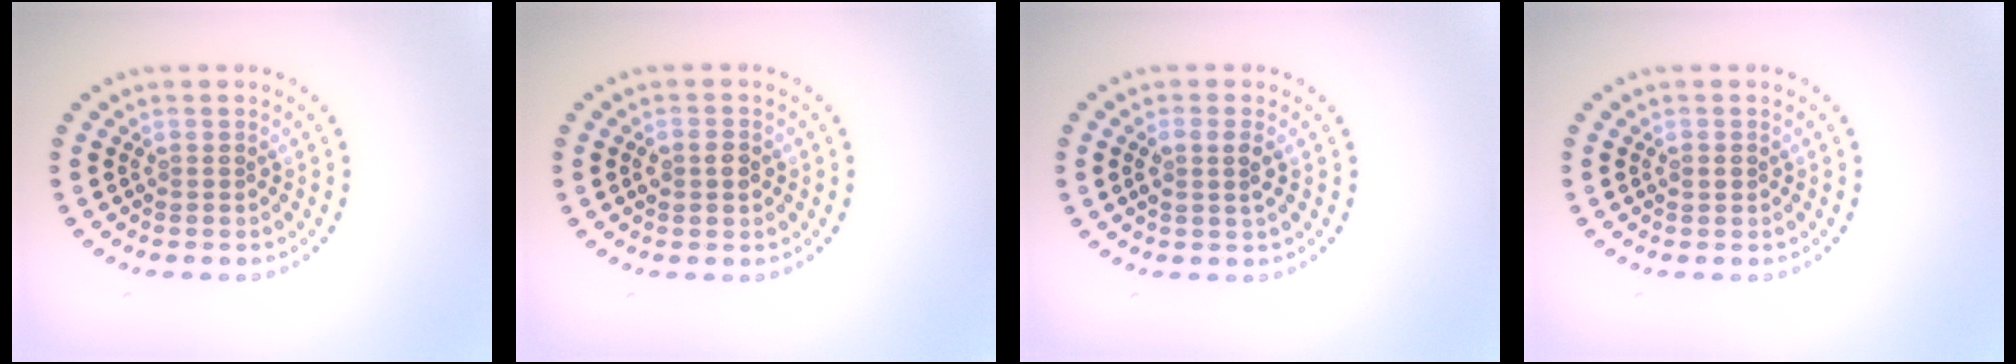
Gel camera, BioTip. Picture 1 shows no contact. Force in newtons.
{"total": 1.5, "press": 1.5, "slide": 0.1}
{"total": 2.0, "press": 1.8, "slide": 0.9}
{"total": 0.9, "press": 0.9, "slide": 0.1}